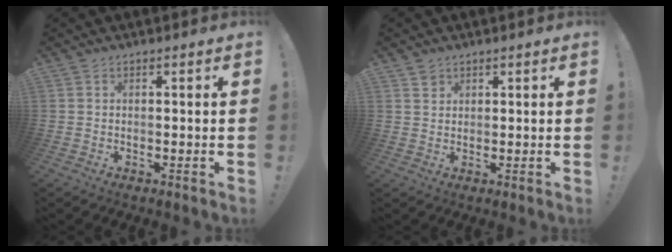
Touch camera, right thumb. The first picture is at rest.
{"total": 2.1, "force": [1.5, 1.4, 0.3], "torque": [0.002, -0.012, 0.027]}